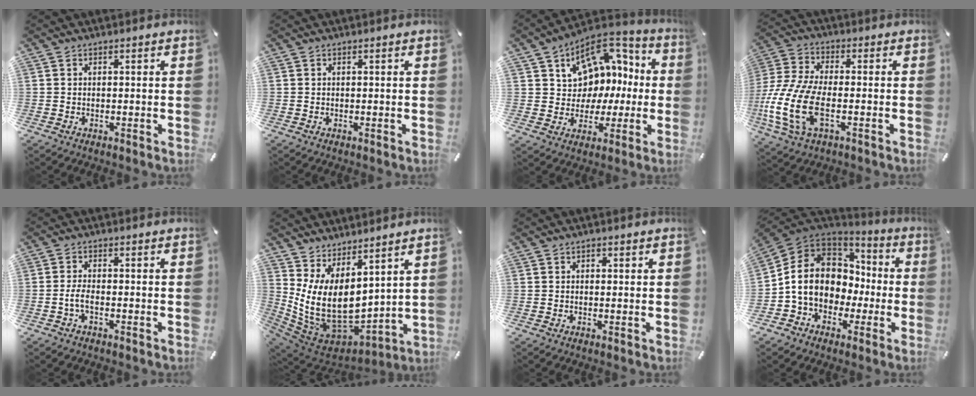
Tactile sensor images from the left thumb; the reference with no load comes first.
{"total": 0.0}
{"total": 12.4, "force": [4.4, 10.6, 4.5], "torque": [-0.066, -0.042, 0.086]}
{"total": 14.6, "force": [-4.5, 7.1, 11.9], "torque": [-0.273, -0.011, -0.083]}
{"total": 3.1, "force": [-1.3, 1.1, 2.6], "torque": [-0.059, 0.002, -0.027]}
{"total": 14.5, "force": [3.2, 9.5, 10.5], "torque": [-0.215, -0.062, 0.075]}
{"total": 0.7, "force": [0.2, 0.6, 0.4], "torque": [-0.008, 0.002, 0.002]}
{"total": 12.5, "force": [-0.9, 11.2, 5.6], "torque": [-0.135, 0.005, -0.011]}